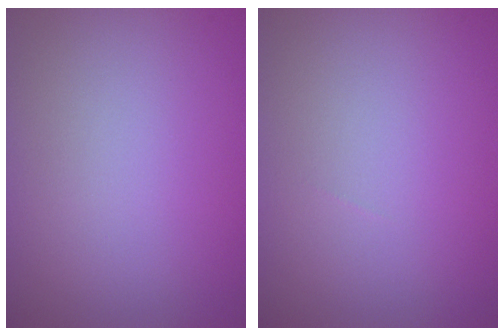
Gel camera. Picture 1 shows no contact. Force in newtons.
{"total": 0.0}